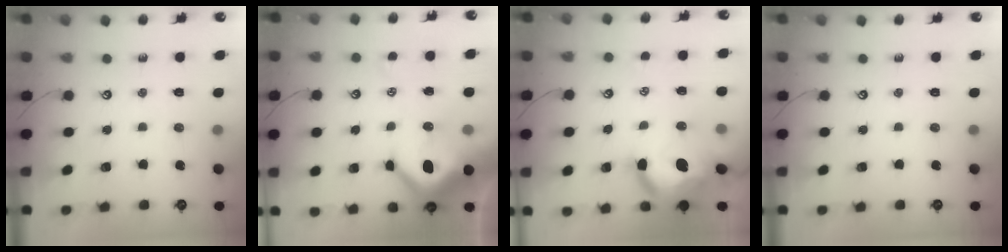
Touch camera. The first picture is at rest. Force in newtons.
{"total": 15.8, "press": 15.5, "slide": 2.5}
{"total": 10.9, "press": 10.7, "slide": 1.8}
{"total": 0.0}